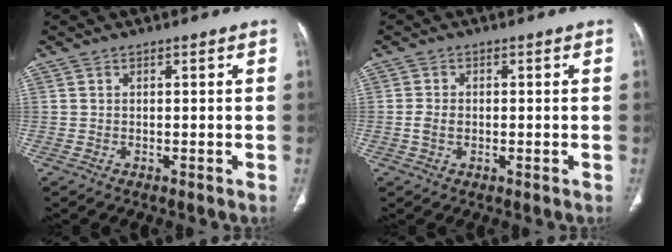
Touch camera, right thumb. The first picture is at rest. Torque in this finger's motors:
{"motor_torque": [0.61, 0.59, 0.23, 0.05, 0.01]}